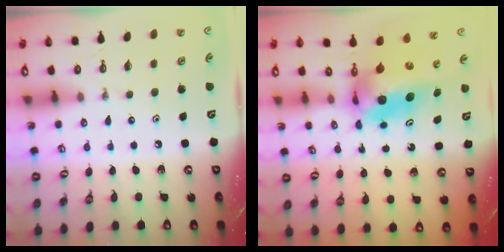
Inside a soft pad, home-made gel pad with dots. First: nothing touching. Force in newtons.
{"total": 6.7, "press": 6.5, "slide": 1.5}